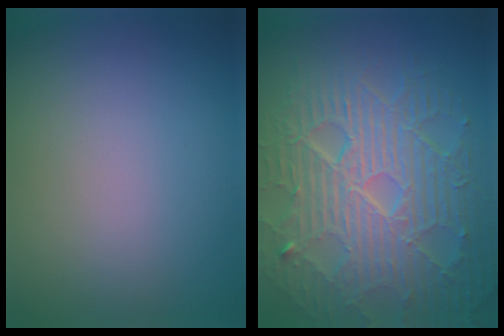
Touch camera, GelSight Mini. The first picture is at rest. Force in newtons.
{"total": 10.4, "press": 6.7, "slide": 7.9}